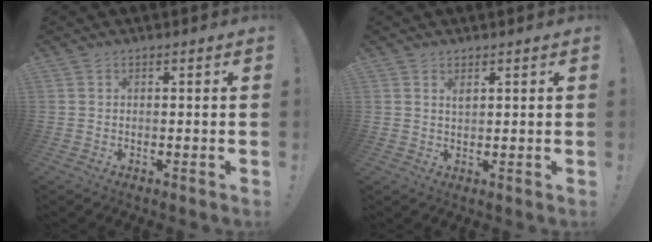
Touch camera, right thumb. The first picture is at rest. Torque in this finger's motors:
{"motor_torque": [-0.20, 0.10, -0.11, 0.06, 0.01]}